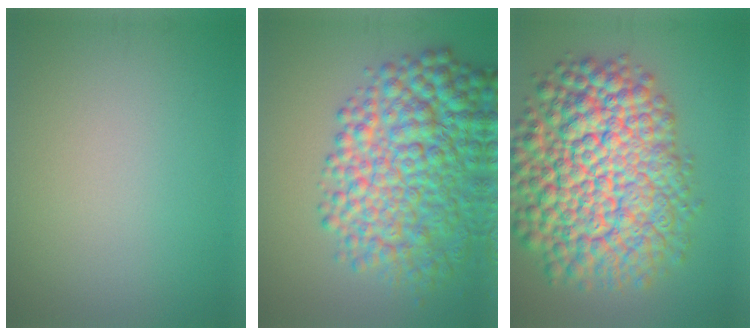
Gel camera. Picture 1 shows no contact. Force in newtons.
{"total": 10.2, "press": 10.2, "slide": 0.3}
{"total": 14.6, "press": 14.6, "slide": 0.6}